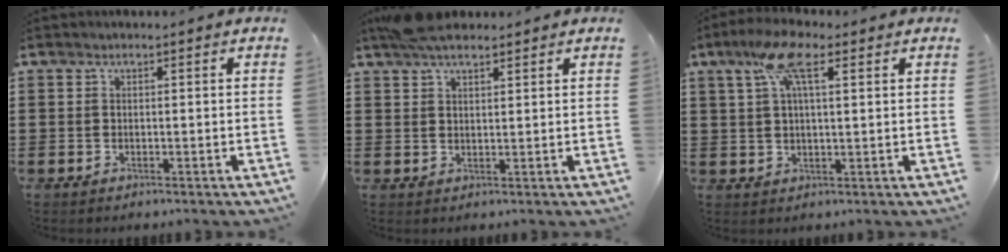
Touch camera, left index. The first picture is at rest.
{"total": 4.9, "force": [3.8, 1.8, 2.4], "torque": [-0.059, 0.002, 0.074]}
{"total": 8.3, "force": [4.0, 2.8, 6.7], "torque": [-0.143, 0.015, 0.070]}